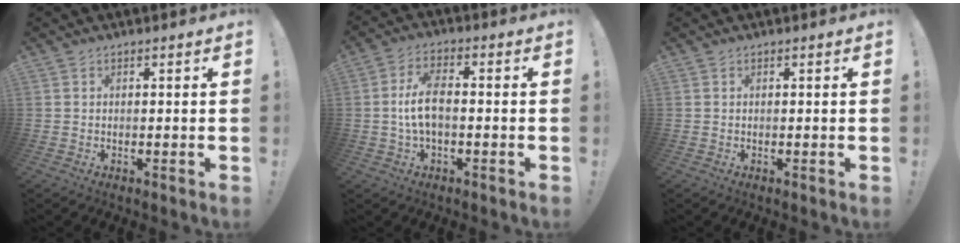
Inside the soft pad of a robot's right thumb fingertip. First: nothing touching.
{"total": 8.5, "force": [-0.8, 3.7, 7.6], "torque": [-0.161, 0.008, -0.014]}
{"total": 0.0}